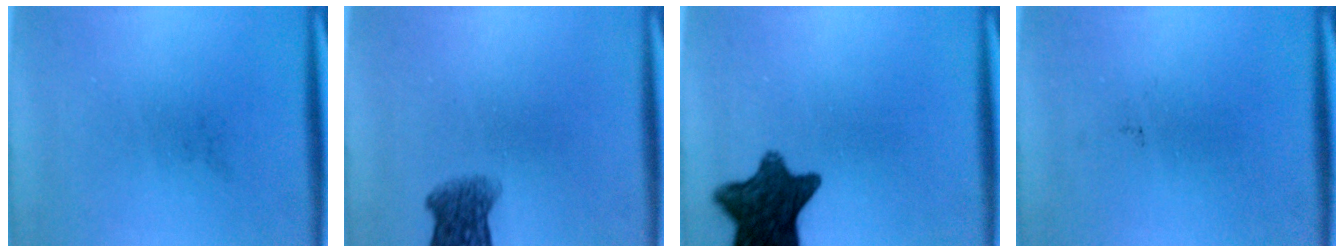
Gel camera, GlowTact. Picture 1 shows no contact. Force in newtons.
{"total": 4.7}
{"total": 11.4}
{"total": 0.0}